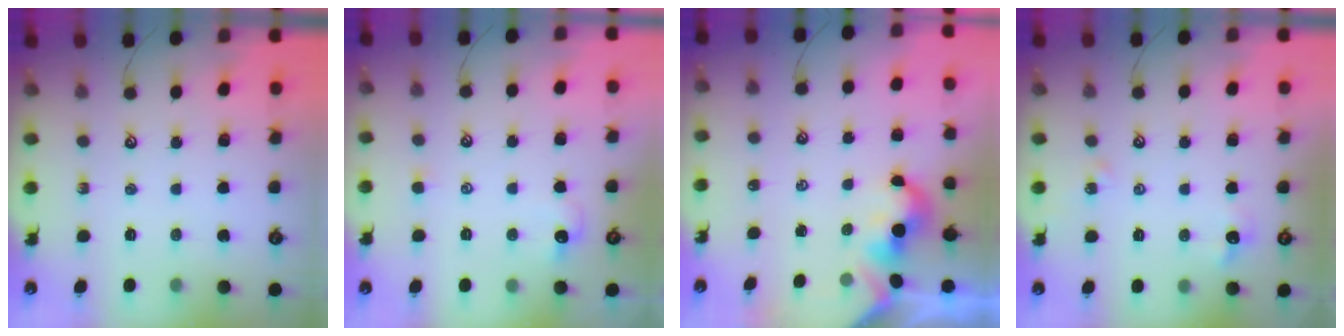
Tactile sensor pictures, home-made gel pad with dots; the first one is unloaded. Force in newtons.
{"total": 1.0, "press": 0.9, "slide": 0.6}
{"total": 2.4, "press": 2.4, "slide": 0.3}
{"total": 5.2, "press": 5.1, "slide": 0.6}